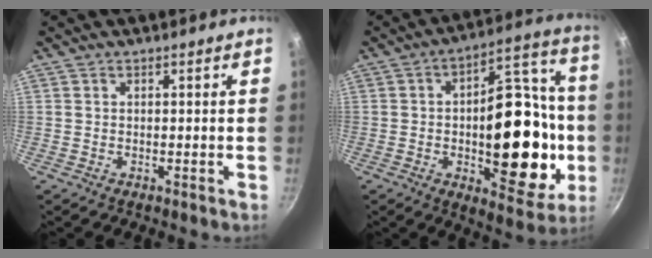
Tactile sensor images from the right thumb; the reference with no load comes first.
{"total": 25.3, "force": [-3.6, 13.3, 21.2], "torque": [-0.228, 0.044, -0.051]}